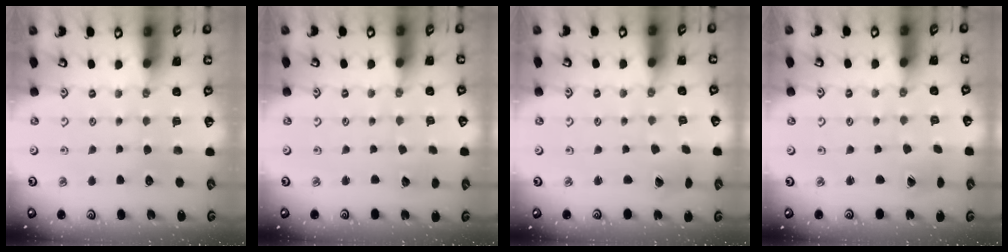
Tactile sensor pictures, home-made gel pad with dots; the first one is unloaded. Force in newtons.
{"total": 1.9, "press": 1.9, "slide": 0.2}
{"total": 1.1, "press": 1.0, "slide": 0.1}
{"total": 2.2, "press": 2.2, "slide": 0.2}